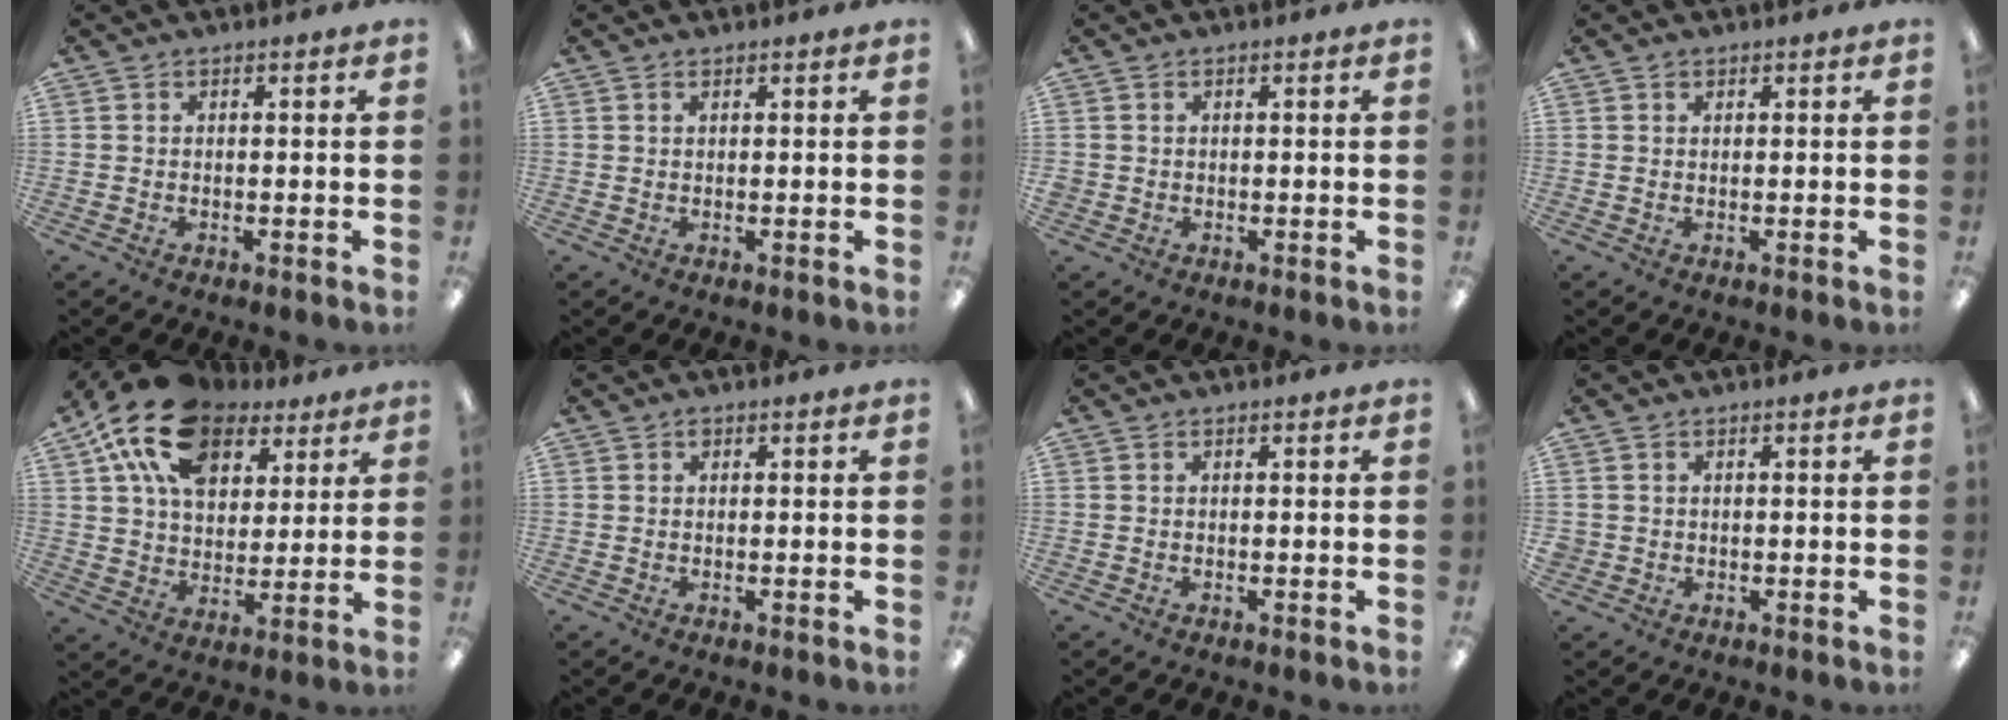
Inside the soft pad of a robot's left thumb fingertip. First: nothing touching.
{"total": 0.7, "force": [0.5, 0.3, 0.3], "torque": [-0.008, 0.001, 0.010]}
{"total": 1.0, "force": [0.1, 1.0, 0.1], "torque": [-0.002, 0.005, -0.001]}
{"total": 0.8, "force": [0.5, 0.5, 0.3], "torque": [-0.007, 0.002, 0.010]}
{"total": 19.0, "force": [11.6, 11.3, 10.0], "torque": [-0.194, -0.044, 0.212]}
{"total": 0.7, "force": [0.4, 0.4, 0.4], "torque": [-0.008, 0.003, 0.006]}
{"total": 0.0}
{"total": 1.4, "force": [0.2, 1.4, 0.1], "torque": [-0.004, 0.003, 0.001]}